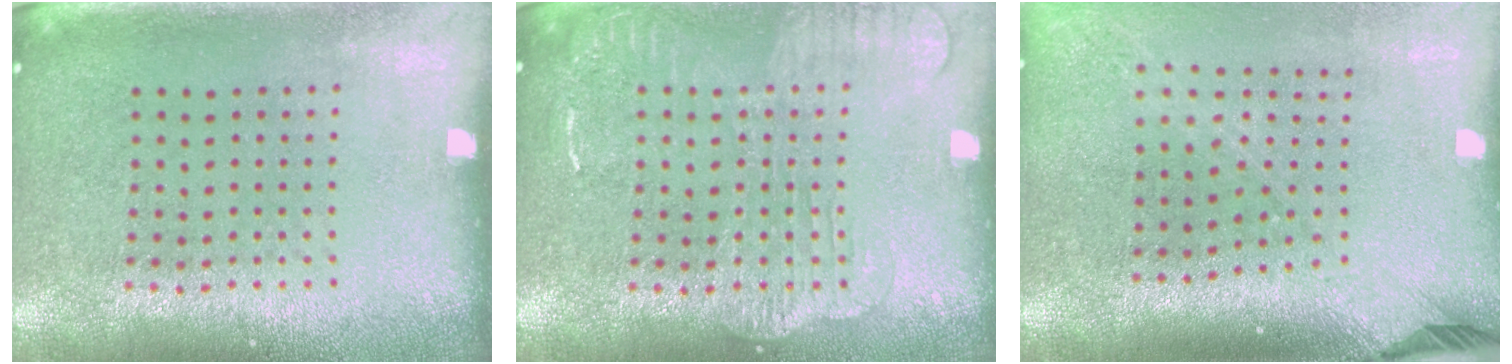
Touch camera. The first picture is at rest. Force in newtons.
{"total": 2.8, "press": 2.8, "slide": 0.3}
{"total": 2.2, "press": 1.6, "slide": 1.5}